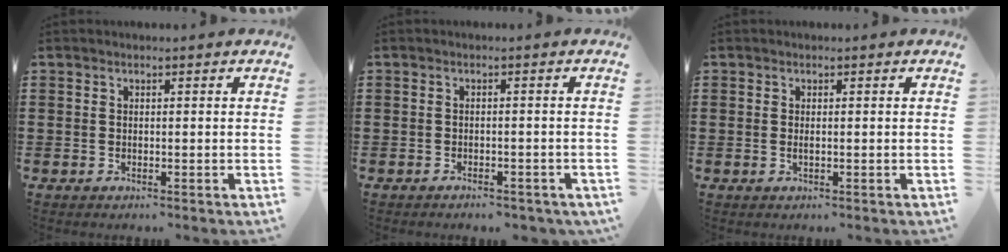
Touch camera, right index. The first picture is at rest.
{"total": 1.5, "force": [-1.4, 0.1, 0.2], "torque": [-0.009, 0.000, -0.030]}
{"total": 0.7, "force": [-0.1, 0.1, 0.7], "torque": [-0.012, -0.002, 0.000]}